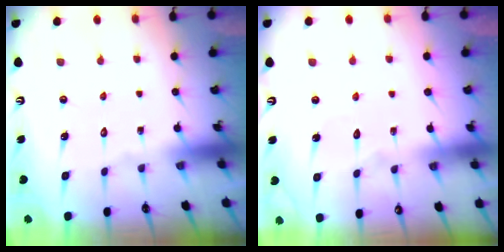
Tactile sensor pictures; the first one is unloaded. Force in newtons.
{"total": 2.5, "press": 2.5, "slide": 0.1}